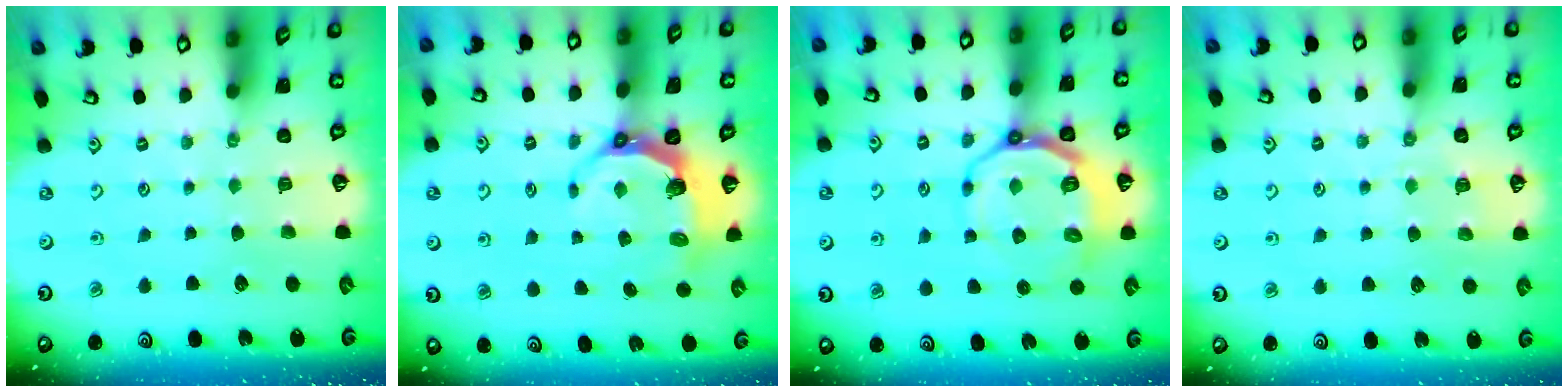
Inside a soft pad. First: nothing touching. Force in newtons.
{"total": 5.7, "press": 4.2, "slide": 3.8}
{"total": 10.7, "press": 10.2, "slide": 3.4}
{"total": 5.1, "press": 5.1, "slide": 0.8}